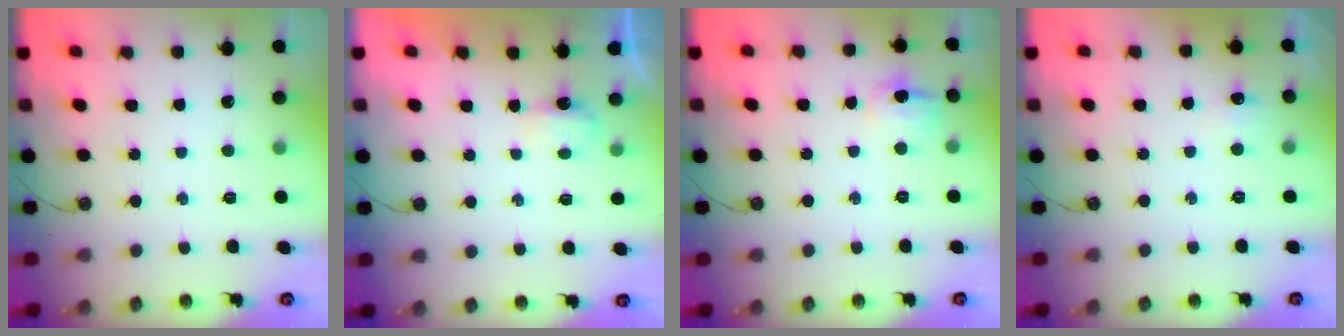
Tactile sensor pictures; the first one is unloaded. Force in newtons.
{"total": 3.4, "press": 3.3, "slide": 0.6}
{"total": 9.6, "press": 9.6, "slide": 0.9}
{"total": 5.3, "press": 5.2, "slide": 0.7}